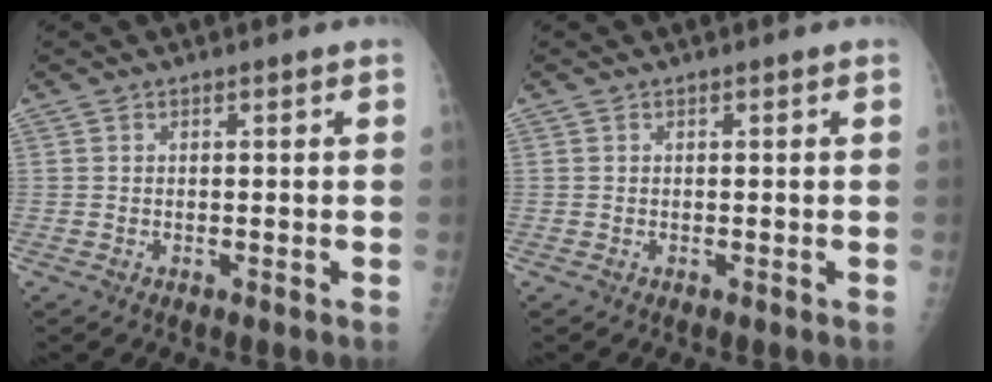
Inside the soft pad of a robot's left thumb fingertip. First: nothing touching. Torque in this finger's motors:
{"motor_torque": [0.00, 0.00, 0.00, 0.00, 0.00]}